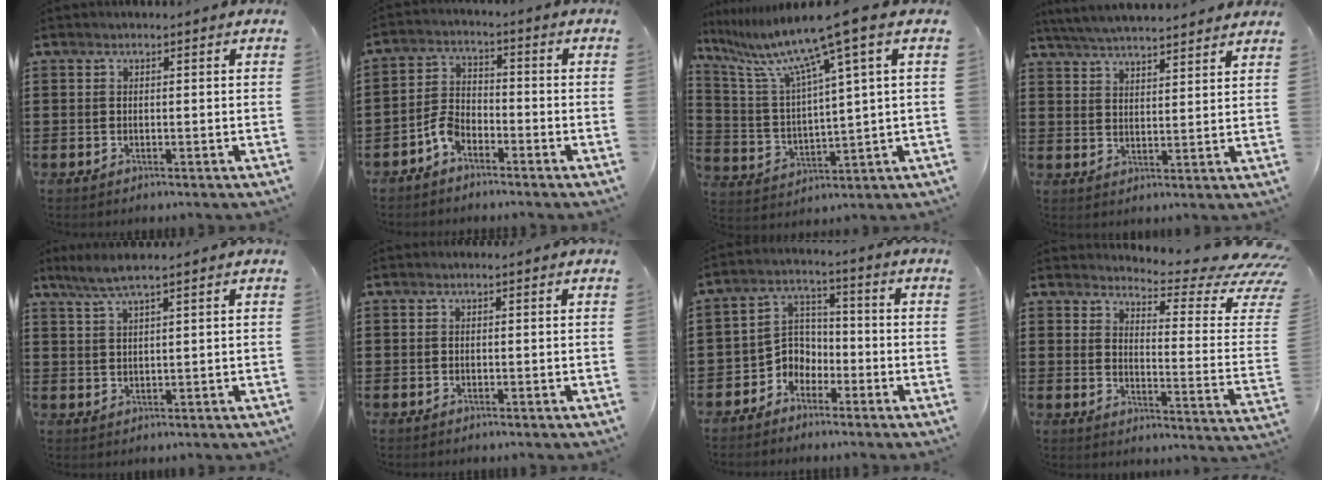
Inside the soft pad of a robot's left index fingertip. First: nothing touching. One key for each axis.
{"total": 4.1, "fx": -3.0, "fy": 2.0, "fz": 1.9, "tx": -0.050, "ty": 0.006, "tz": -0.061}
{"total": 11.2, "fx": 7.3, "fy": -0.2, "fz": 8.5, "tx": -0.198, "ty": -0.040, "tz": 0.110}
{"total": 4.9, "fx": 4.8, "fy": -0.2, "fz": 1.1, "tx": -0.039, "ty": -0.021, "tz": 0.086}
{"total": 3.9, "fx": 2.8, "fy": 0.0, "fz": 2.7, "tx": -0.057, "ty": 0.001, "tz": 0.051}
{"total": 0.0}
{"total": 4.7, "fx": -3.2, "fy": 3.3, "fz": 0.8, "tx": -0.034, "ty": 0.003, "tz": -0.071}
{"total": 6.3, "fx": 5.2, "fy": 0.5, "fz": 3.5, "tx": -0.059, "ty": -0.056, "tz": 0.082}